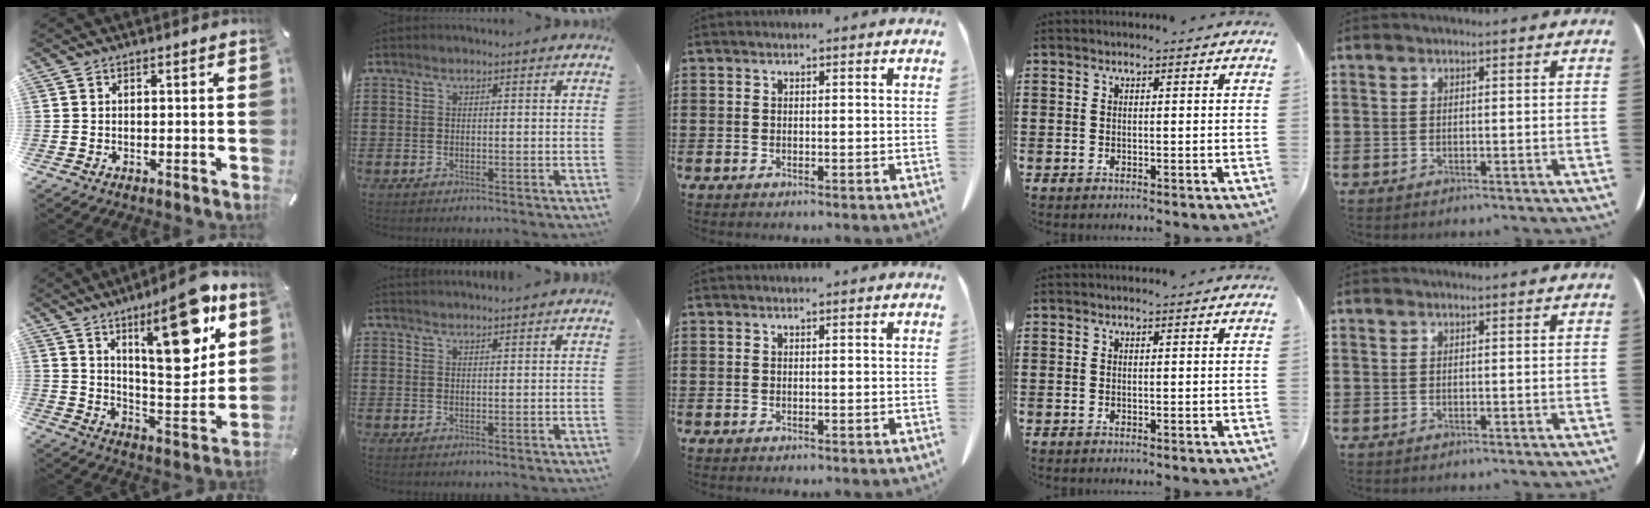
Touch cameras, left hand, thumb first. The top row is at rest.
{"thumb": {"total": 21.1, "force": [10.6, 8.0, 16.3], "torque": [-0.216, -0.063, 0.162]}, "index": {"total": 1.4, "force": [1.4, 0.0, 0.0], "torque": [-0.004, 0.001, 0.028]}}